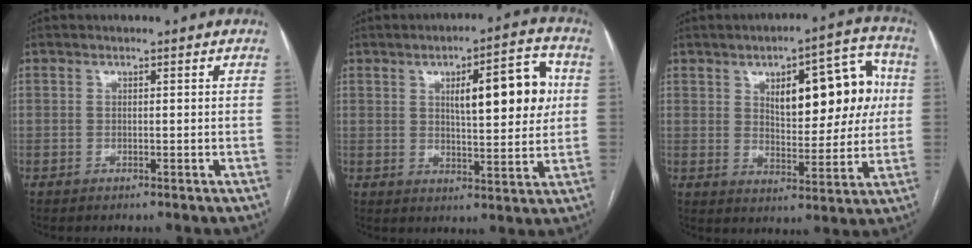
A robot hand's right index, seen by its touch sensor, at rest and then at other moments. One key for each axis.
{"total": 11.9, "fx": 2.9, "fy": 3.0, "fz": 11.2, "tx": -0.155, "ty": 0.019, "tz": 0.042}
{"total": 14.2, "fx": 3.6, "fy": 5.7, "fz": 12.6, "tx": -0.160, "ty": 0.033, "tz": 0.055}